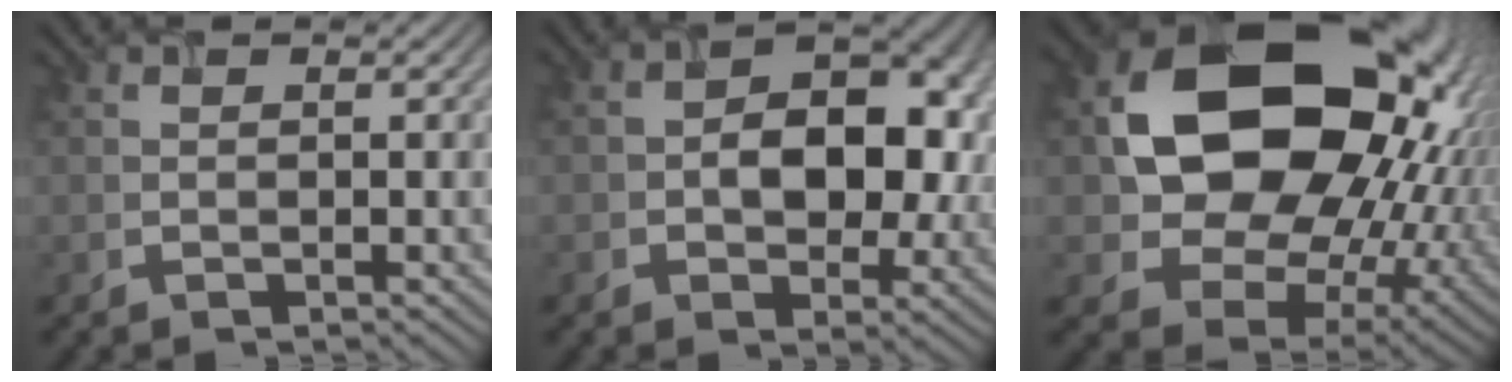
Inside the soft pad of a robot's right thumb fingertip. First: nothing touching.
{"total": 9.1, "force": [-0.4, 6.2, 6.6], "torque": [-0.082, 0.000, -0.009]}
{"total": 18.9, "force": [3.2, 14.8, 11.2], "torque": [-0.224, -0.031, 0.096]}